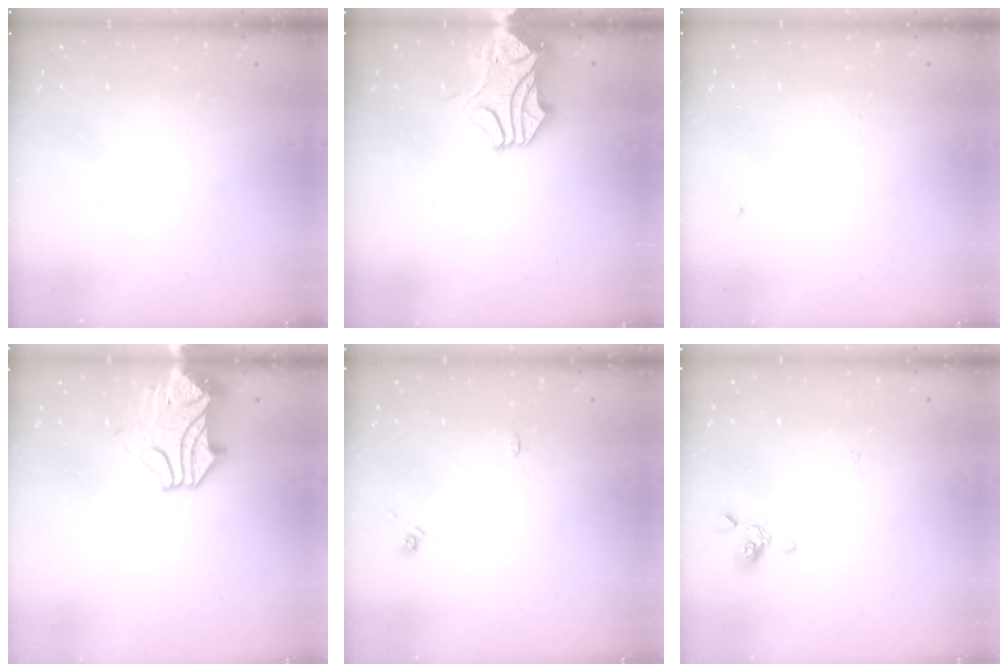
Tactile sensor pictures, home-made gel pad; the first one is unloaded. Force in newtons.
{"total": 1.9, "press": 1.2, "slide": 1.5}
{"total": 0.0}
{"total": 8.8, "press": 8.7, "slide": 1.2}
{"total": 2.8, "press": 2.7, "slide": 0.4}
{"total": 1.5, "press": 1.3, "slide": 0.7}